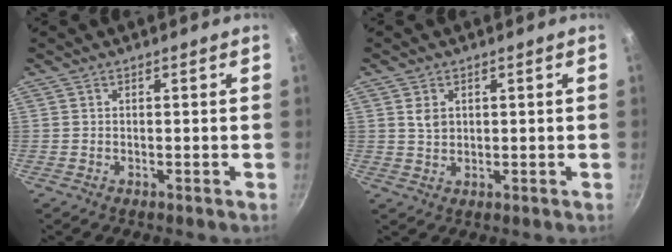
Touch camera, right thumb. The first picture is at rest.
{"total": 2.9, "force": [0.9, 2.1, 1.7], "torque": [-0.024, -0.004, 0.019]}